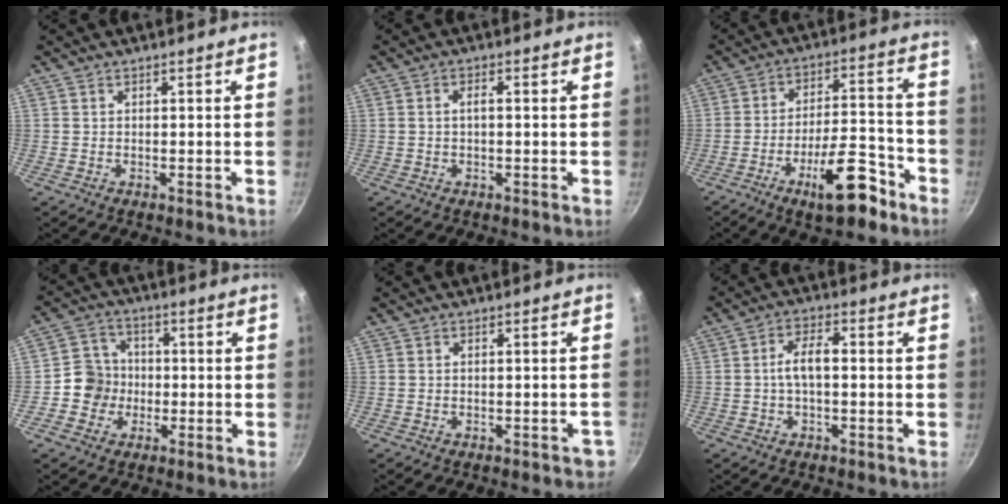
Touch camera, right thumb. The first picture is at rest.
{"total": 1.8, "force": [0.0, 0.8, 1.6], "torque": [-0.034, 0.008, -0.002]}
{"total": 13.5, "force": [-7.9, 4.7, 9.9], "torque": [-0.133, 0.059, -0.119]}
{"total": 7.3, "force": [-1.5, 6.8, 2.2], "torque": [-0.003, 0.022, -0.044]}
{"total": 2.0, "force": [-1.1, 1.0, 1.3], "torque": [-0.006, 0.018, -0.005]}
{"total": 5.3, "force": [-0.3, 2.5, 4.7], "torque": [-0.086, 0.024, -0.012]}